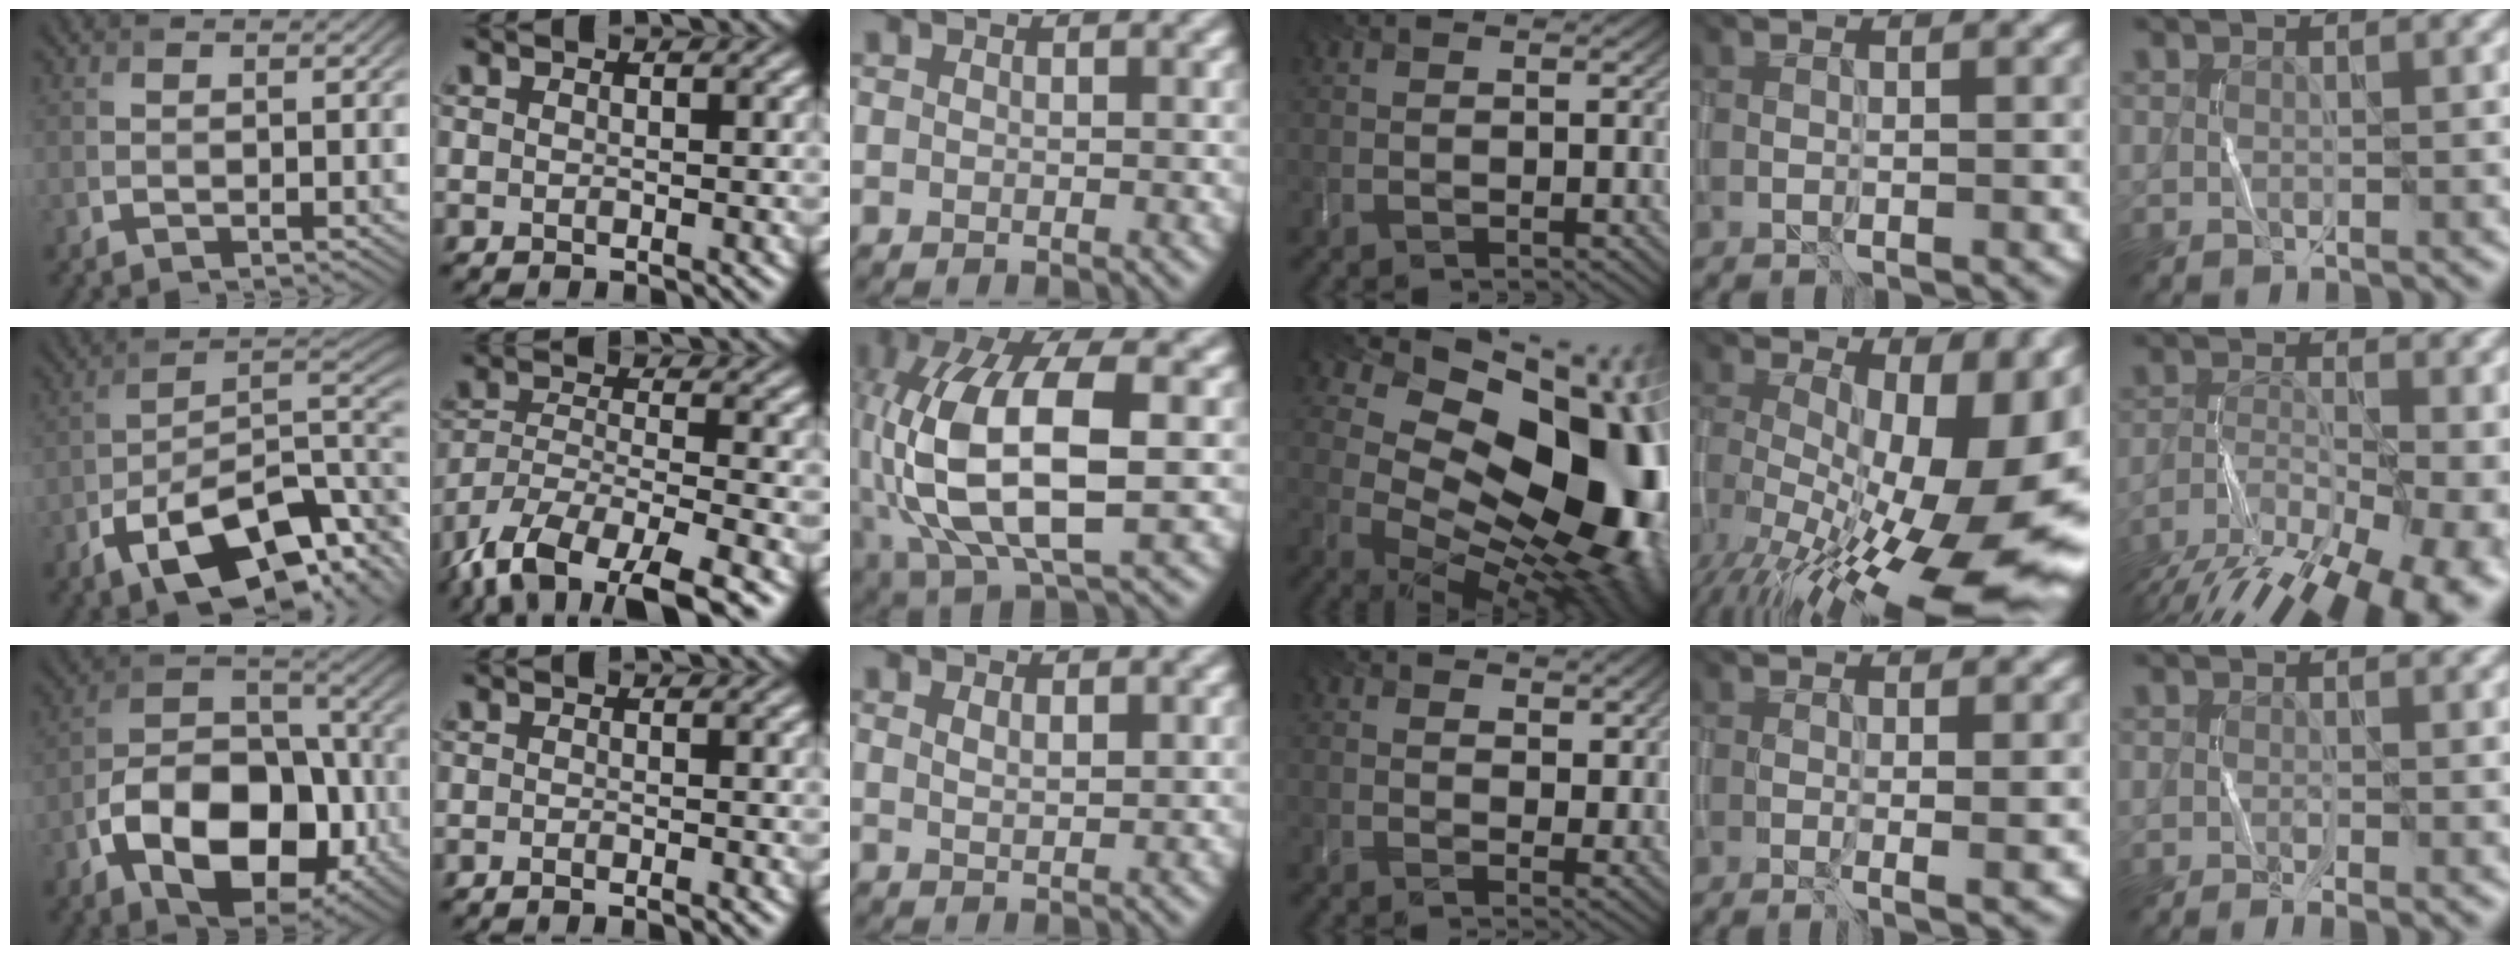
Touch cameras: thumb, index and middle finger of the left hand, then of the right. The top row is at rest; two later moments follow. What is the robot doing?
{"motion": "wrap", "object": "string"}